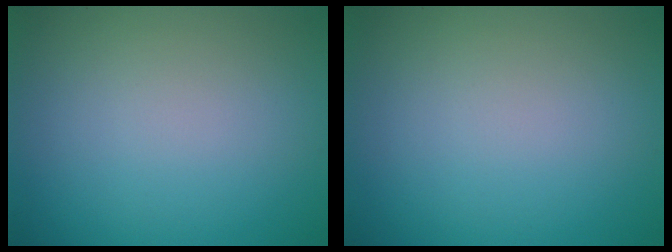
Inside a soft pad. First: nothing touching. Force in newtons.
{"total": 0.0}